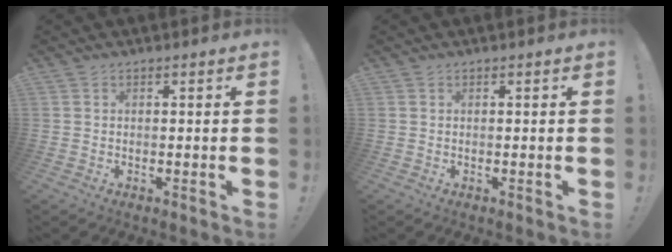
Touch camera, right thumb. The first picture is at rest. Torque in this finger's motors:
{"motor_torque": [0.00, 0.00, 0.00, 0.00, 0.00]}